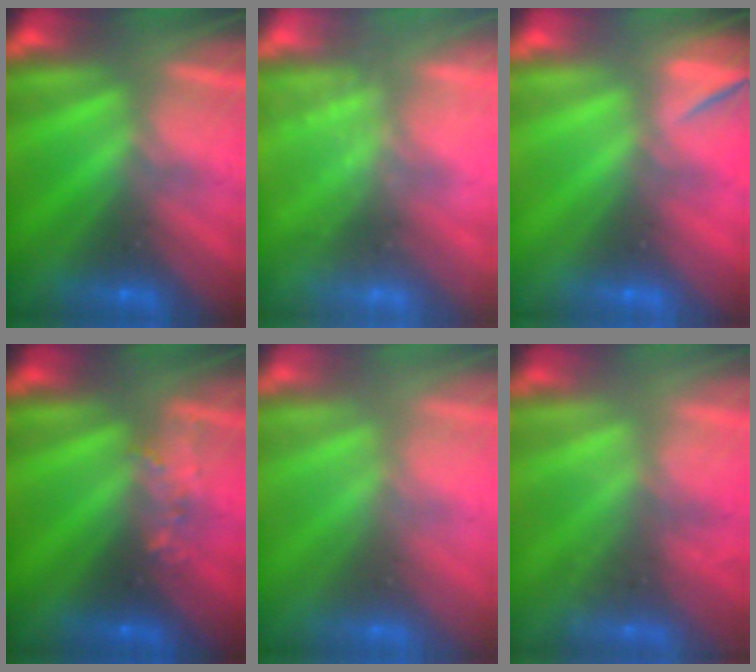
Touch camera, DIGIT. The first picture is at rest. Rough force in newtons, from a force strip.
{"total": 2.2}
{"total": 4.7}
{"total": 2.6}
{"total": 2.6}
{"total": 2.1}